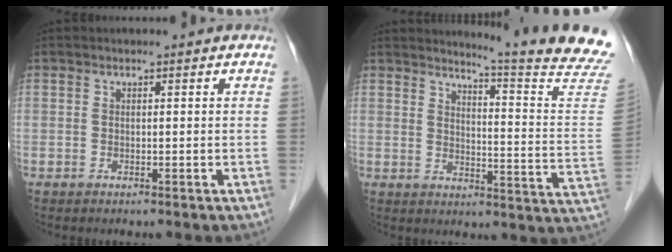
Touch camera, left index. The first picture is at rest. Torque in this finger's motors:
{"motor_torque": [-1.06, -1.08, 0.05, 0.04]}